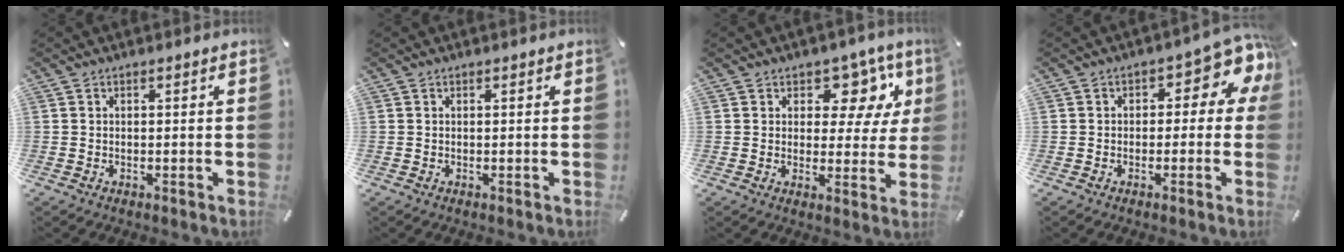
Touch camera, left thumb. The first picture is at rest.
{"total": 0.0}
{"total": 12.3, "force": [6.1, 7.8, 7.3], "torque": [-0.083, -0.035, 0.103]}
{"total": 8.7, "force": [3.0, 4.6, 6.7], "torque": [-0.083, -0.020, 0.046]}